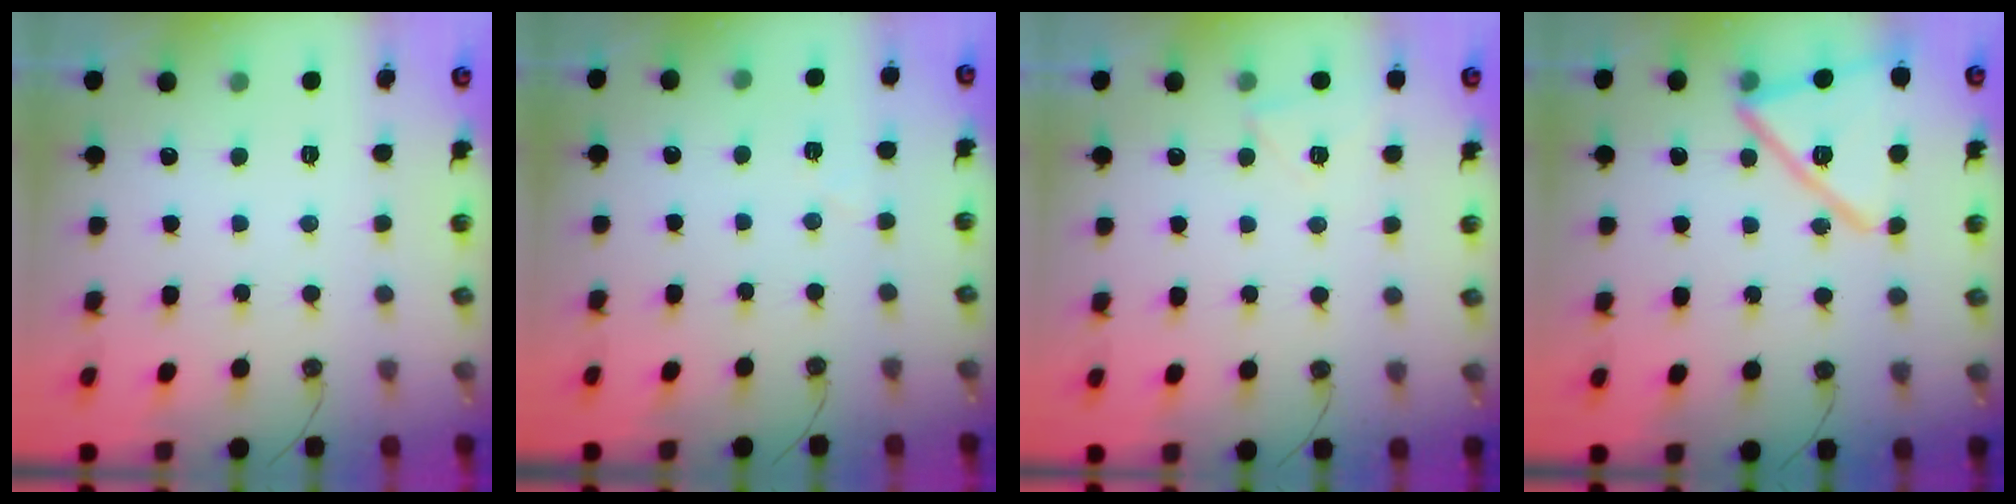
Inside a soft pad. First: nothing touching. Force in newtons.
{"total": 4.0, "press": 3.7, "slide": 1.3}
{"total": 4.9, "press": 4.9, "slide": 0.3}
{"total": 16.5, "press": 16.4, "slide": 1.0}